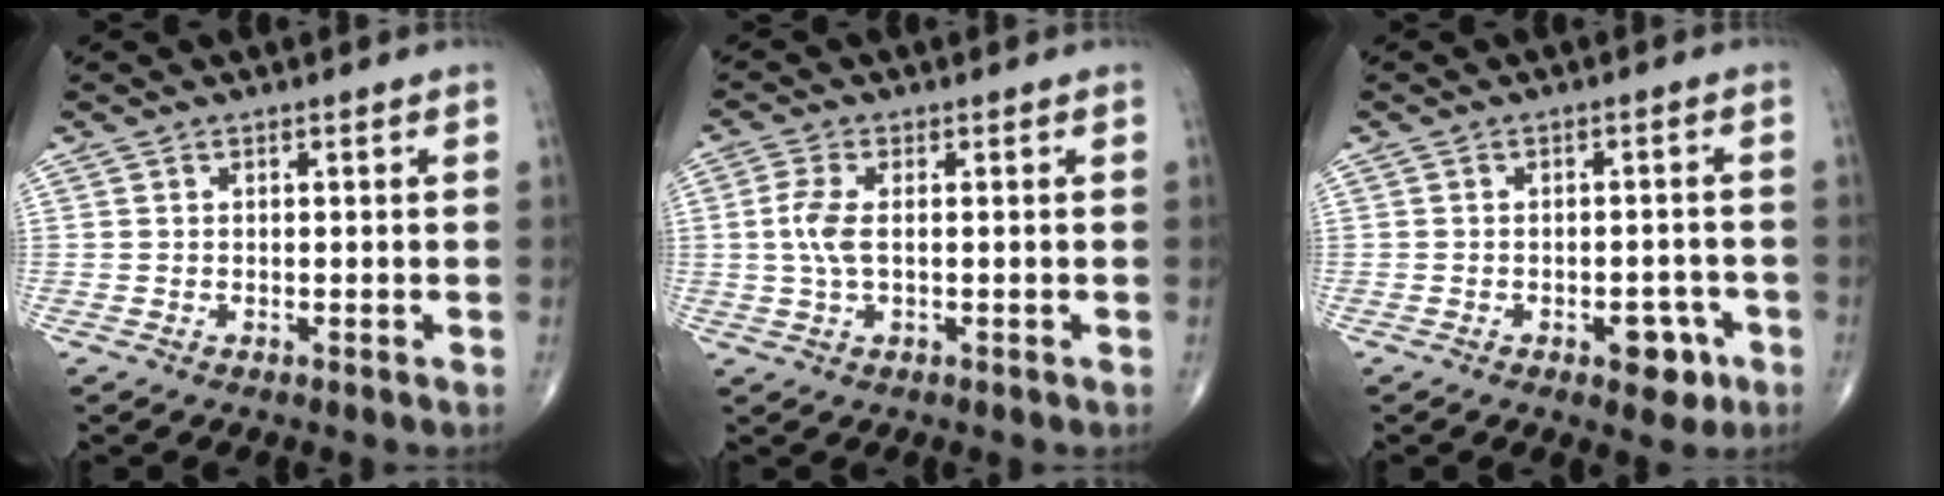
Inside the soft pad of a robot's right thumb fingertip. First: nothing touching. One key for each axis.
{"total": 4.8, "fx": 0.2, "fy": 2.1, "fz": 4.3, "tx": -0.112, "ty": 0.004, "tz": 0.002}
{"total": 5.2, "fx": -2.6, "fy": 2.8, "fz": 3.6, "tx": -0.025, "ty": 0.015, "tz": -0.028}